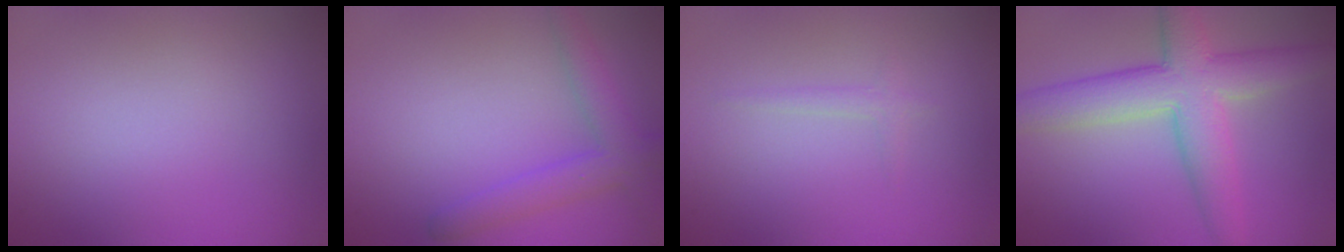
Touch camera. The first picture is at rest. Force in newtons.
{"total": 3.5, "press": 3.5, "slide": 0.2}
{"total": 0.9, "press": 0.9, "slide": 0.1}
{"total": 7.1, "press": 7.1, "slide": 0.2}